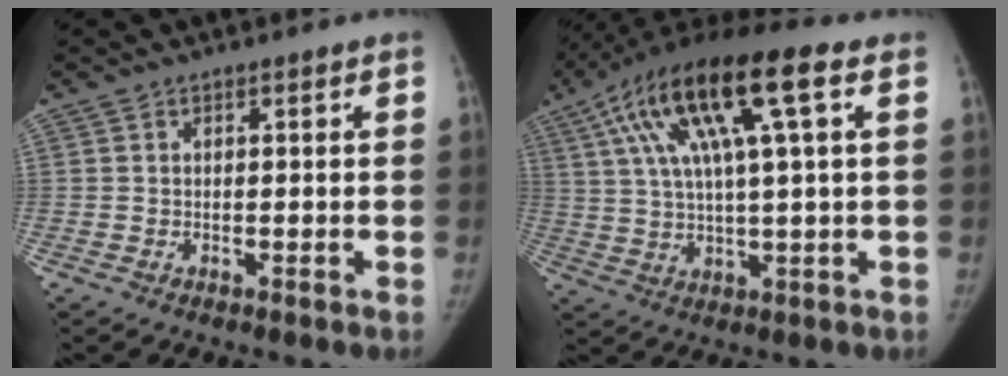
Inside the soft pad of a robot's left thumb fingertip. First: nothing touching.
{"total": 19.2, "force": [7.3, 4.4, 17.2], "torque": [-0.334, 0.017, 0.125]}